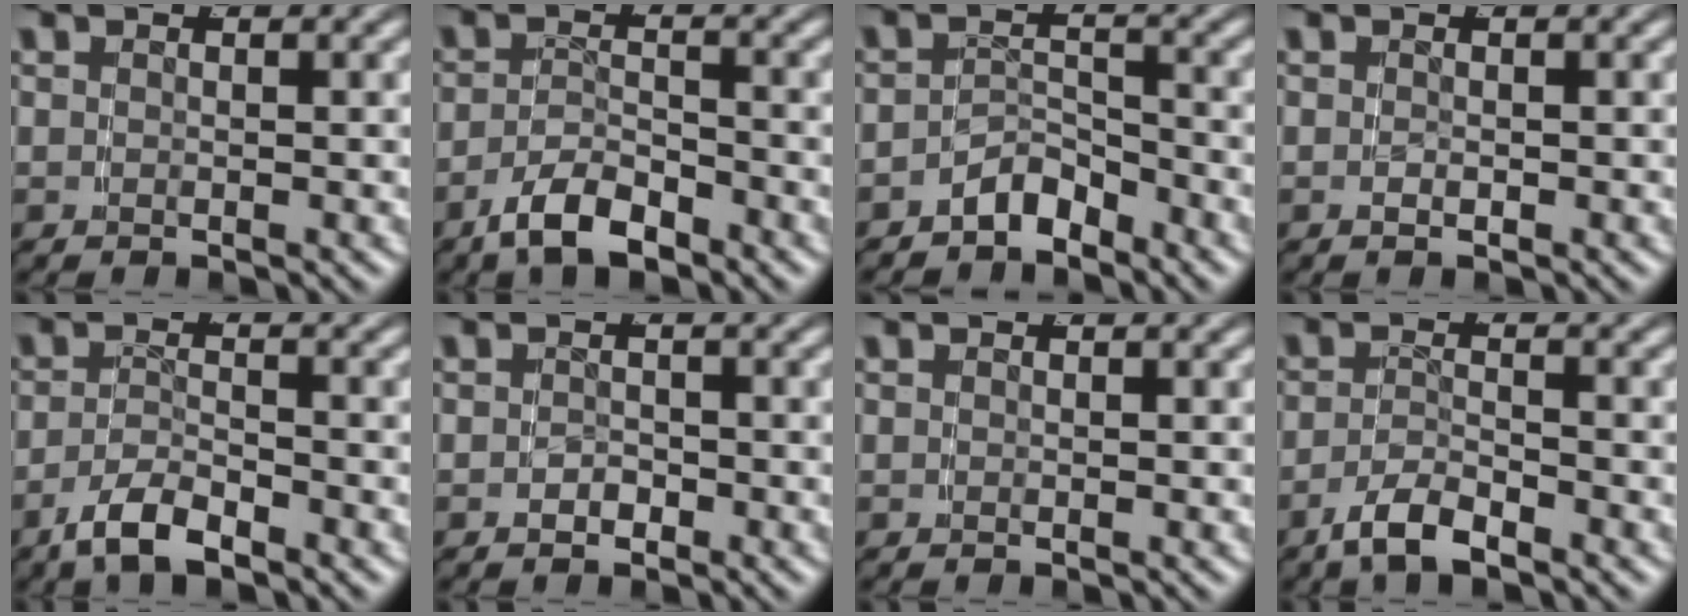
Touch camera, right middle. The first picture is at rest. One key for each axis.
{"total": 3.6, "fx": -2.8, "fy": 1.1, "fz": 2.0, "tx": -0.032, "ty": -0.002, "tz": -0.048}
{"total": 3.2, "fx": -2.9, "fy": 1.0, "fz": 0.8, "tx": -0.007, "ty": -0.005, "tz": -0.051}
{"total": 0.6, "fx": -0.5, "fy": -0.4, "fz": 0.3, "tx": -0.011, "ty": -0.005, "tz": -0.002}
{"total": 3.1, "fx": -2.4, "fy": 0.7, "fz": 1.9, "tx": -0.038, "ty": -0.004, "tz": -0.040}
{"total": 0.9, "fx": -0.8, "fy": 0.4, "fz": 0.2, "tx": -0.005, "ty": -0.003, "tz": -0.012}
{"total": 0.0}
{"total": 2.9, "fx": -2.3, "fy": 0.4, "fz": 1.7, "tx": -0.034, "ty": -0.004, "tz": -0.039}